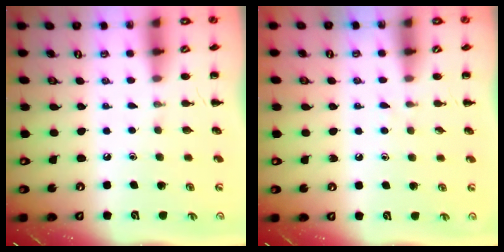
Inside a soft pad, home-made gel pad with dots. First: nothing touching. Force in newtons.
{"total": 2.9, "press": 2.6, "slide": 1.4}